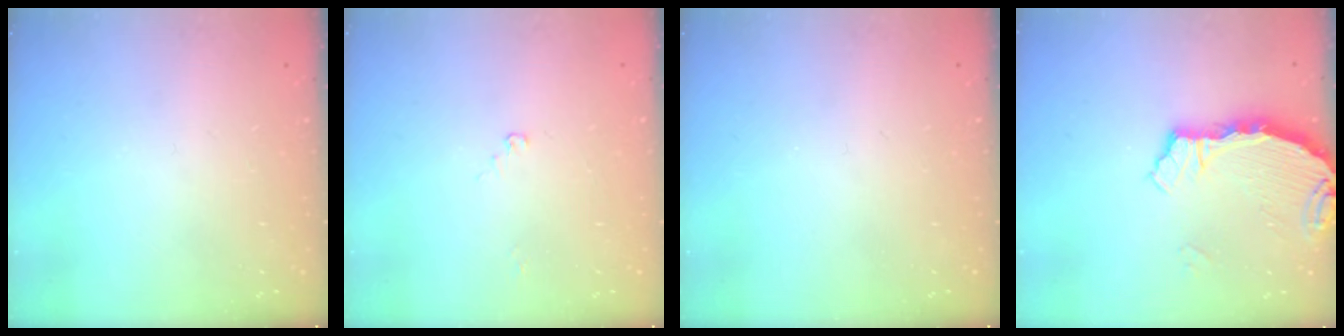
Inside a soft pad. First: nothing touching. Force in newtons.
{"total": 2.0, "press": 2.0, "slide": 0.2}
{"total": 0.0}
{"total": 3.7, "press": 3.7, "slide": 0.2}